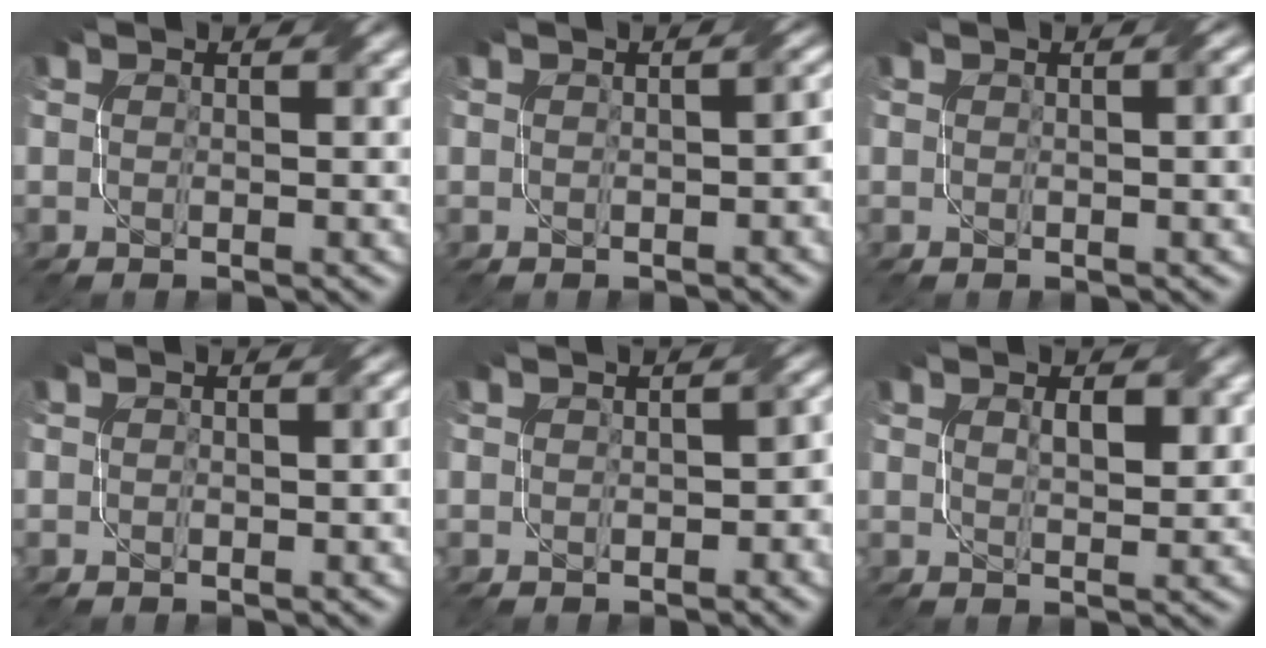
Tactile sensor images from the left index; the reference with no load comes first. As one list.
[{"total": 1.7, "force": [-0.3, 0.5, 1.6], "torque": [-0.025, 0.002, -0.001]}, {"total": 2.5, "force": [0.3, 0.7, 2.3], "torque": [-0.023, 0.008, 0.003]}, {"total": 1.6, "force": [-0.2, 0.8, 1.4], "torque": [-0.017, -0.001, 0.000]}, {"total": 2.7, "force": [-0.3, 1.6, 2.2], "torque": [-0.021, -0.003, -0.003]}, {"total": 2.1, "force": [0.8, 0.7, 1.8], "torque": [-0.034, -0.001, 0.017]}]